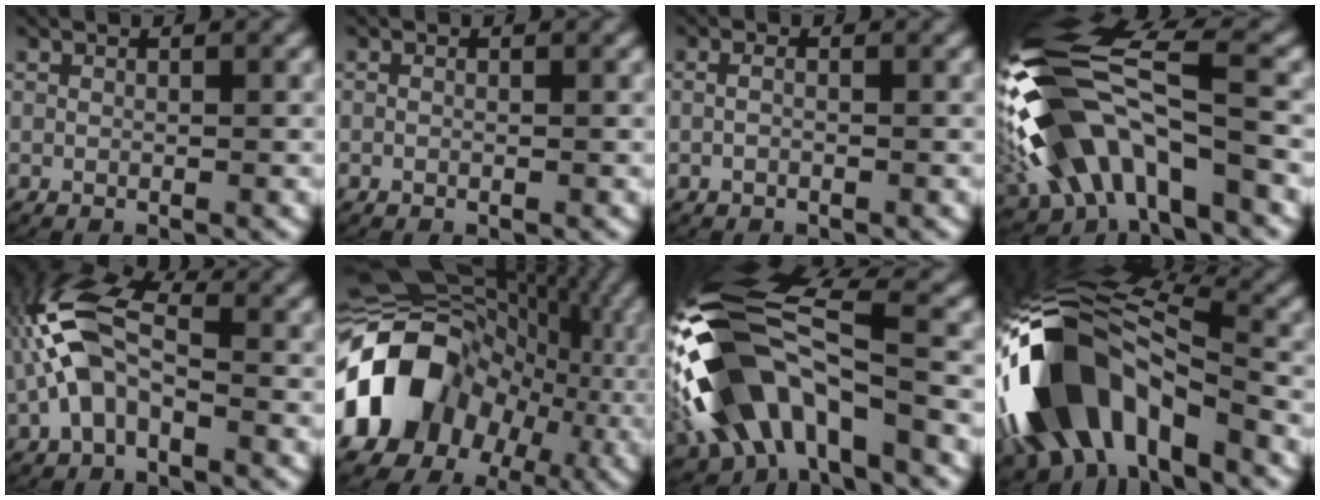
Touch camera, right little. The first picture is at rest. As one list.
[{"total": 0.0}, {"total": 0.7, "force": [-0.3, 0.3, 0.6], "torque": [-0.013, -0.001, -0.004]}, {"total": 10.6, "force": [-0.3, 6.0, 8.7], "torque": [-0.225, -0.012, 0.006]}, {"total": 7.1, "force": [0.0, 4.5, 5.4], "torque": [-0.125, -0.004, -0.003]}, {"total": 18.5, "force": [-1.3, 14.0, 12.0], "torque": [-0.213, -0.023, -0.019]}, {"total": 12.3, "force": [-0.7, 7.4, 9.8], "torque": [-0.230, -0.013, -0.006]}, {"total": 15.5, "force": [-2.2, 9.7, 11.9], "torque": [-0.229, -0.008, -0.035]}]